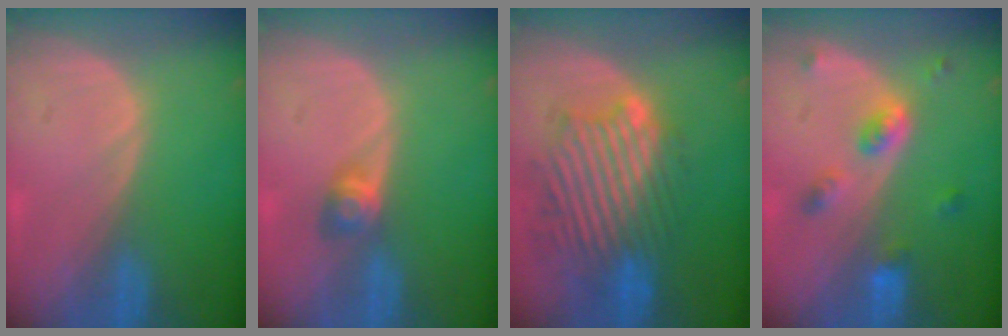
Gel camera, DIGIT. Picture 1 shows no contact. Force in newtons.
{"total": 2.9, "press": 2.6, "slide": 1.4}
{"total": 11.0, "press": 10.3, "slide": 3.9}
{"total": 5.1, "press": 4.5, "slide": 2.3}